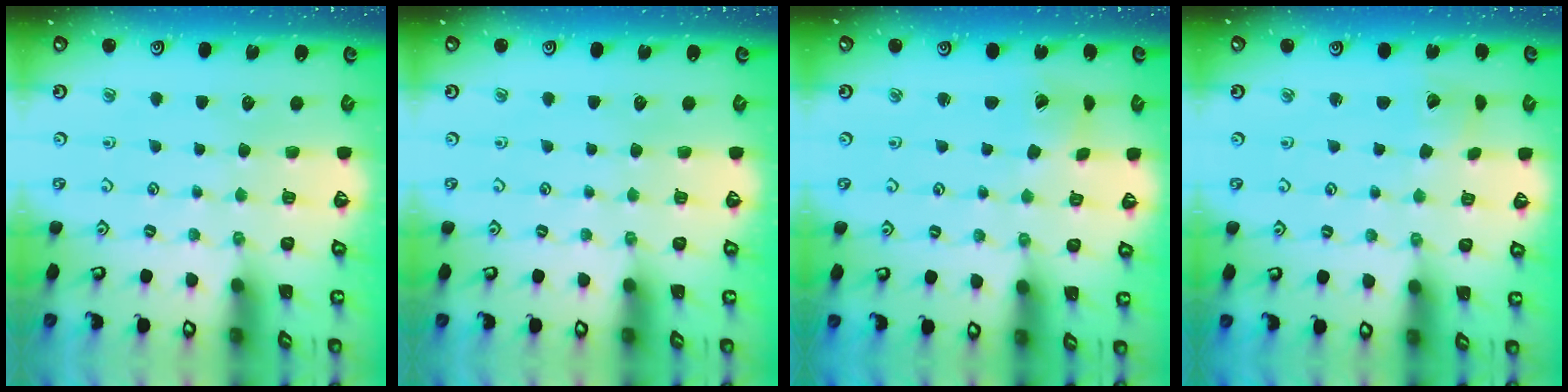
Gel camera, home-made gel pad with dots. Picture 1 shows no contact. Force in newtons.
{"total": 0.0}
{"total": 1.4, "press": 1.4, "slide": 0.2}
{"total": 2.9, "press": 2.9, "slide": 0.2}